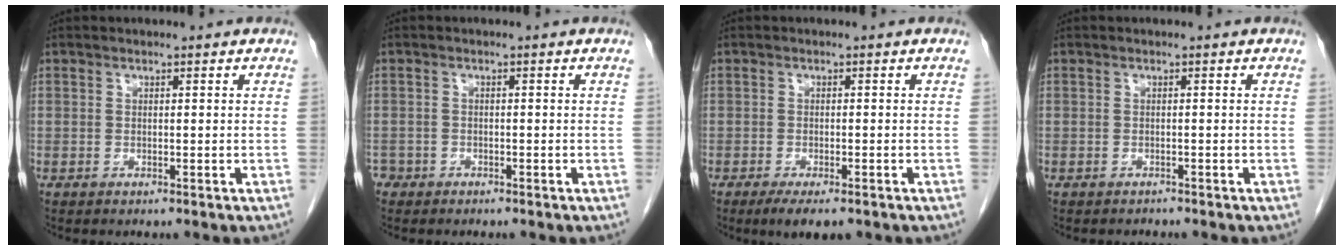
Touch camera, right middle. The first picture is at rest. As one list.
[{"total": 2.0, "force": [-1.5, 1.4, 0.1], "torque": [-0.009, 0.004, -0.029]}, {"total": 4.8, "force": [-3.3, 1.3, 3.2], "torque": [-0.047, -0.009, -0.047]}, {"total": 0.6, "force": [-0.6, 0.1, -0.2], "torque": [-0.008, -0.003, -0.011]}]